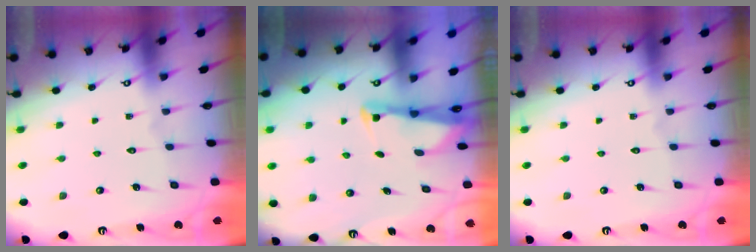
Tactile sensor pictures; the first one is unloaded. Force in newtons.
{"total": 2.4, "press": 2.4, "slide": 0.2}
{"total": 0.0}